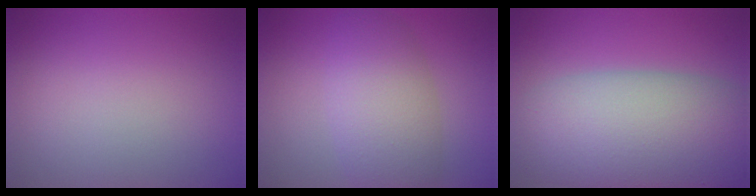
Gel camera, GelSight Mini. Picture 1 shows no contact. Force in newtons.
{"total": 6.3, "press": 6.3, "slide": 0.3}
{"total": 12.3, "press": 12.2, "slide": 0.8}